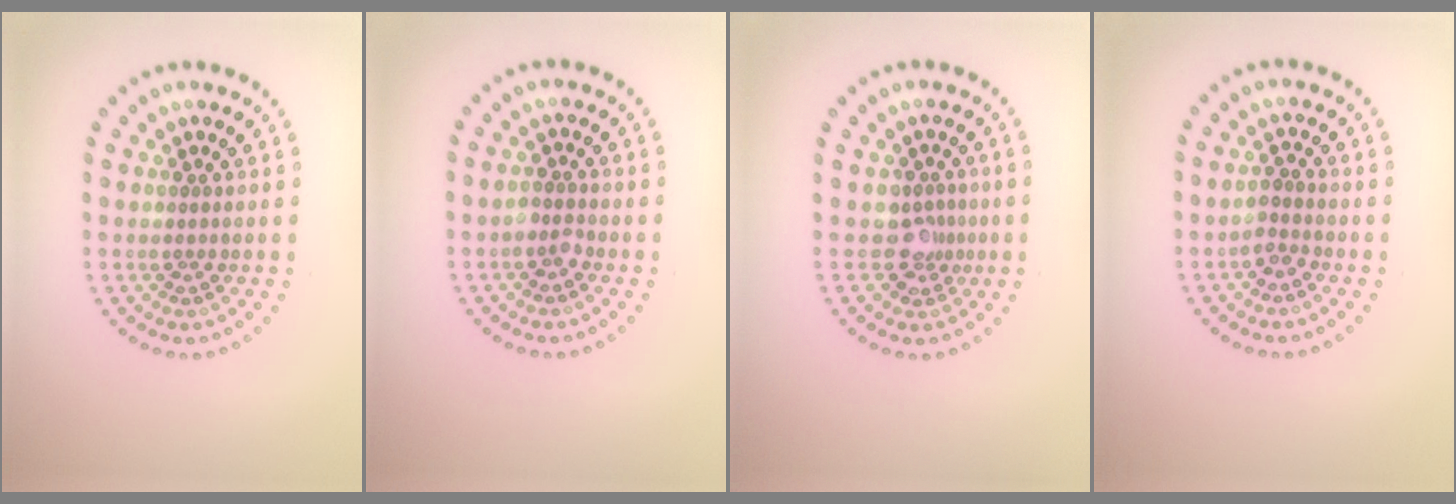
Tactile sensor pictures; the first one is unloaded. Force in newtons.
{"total": 1.2, "press": 1.1, "slide": 0.4}
{"total": 2.2, "press": 1.7, "slide": 1.4}
{"total": 1.4, "press": 1.0, "slide": 1.0}